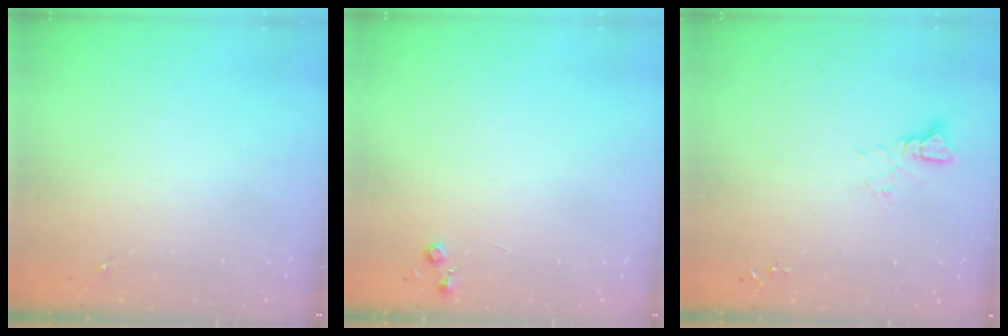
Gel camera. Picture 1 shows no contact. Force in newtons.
{"total": 4.4, "press": 4.3, "slide": 0.5}
{"total": 3.8, "press": 3.8, "slide": 0.3}